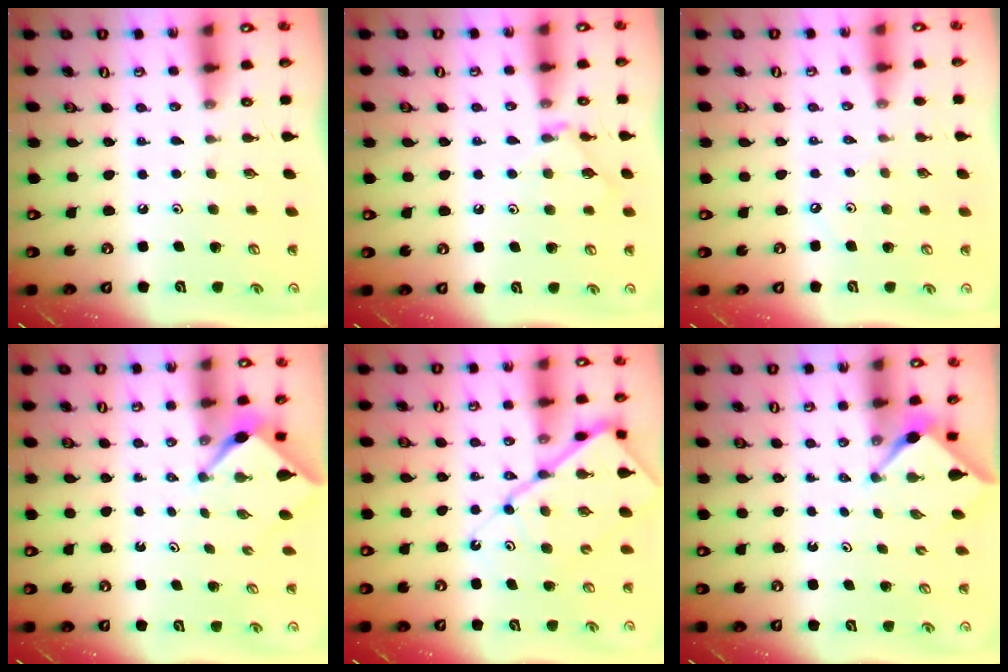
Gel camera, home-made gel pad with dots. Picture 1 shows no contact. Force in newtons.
{"total": 5.8, "press": 5.7, "slide": 0.7}
{"total": 1.9, "press": 1.9, "slide": 0.4}
{"total": 2.3, "press": 2.3, "slide": 0.3}
{"total": 14.9, "press": 14.8, "slide": 1.8}
{"total": 2.9, "press": 2.9, "slide": 0.2}